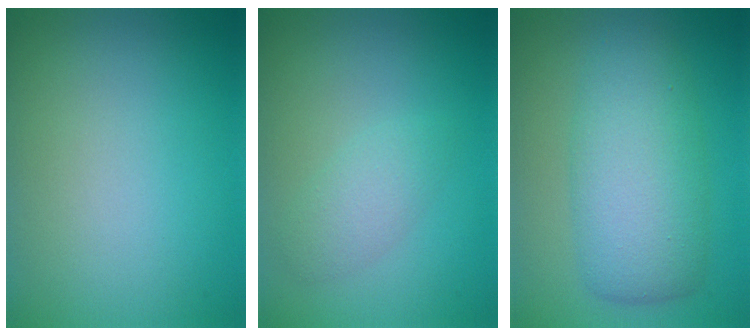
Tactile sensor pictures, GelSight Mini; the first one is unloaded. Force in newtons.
{"total": 1.9, "press": 1.9, "slide": 0.1}
{"total": 7.0, "press": 7.0, "slide": 0.1}